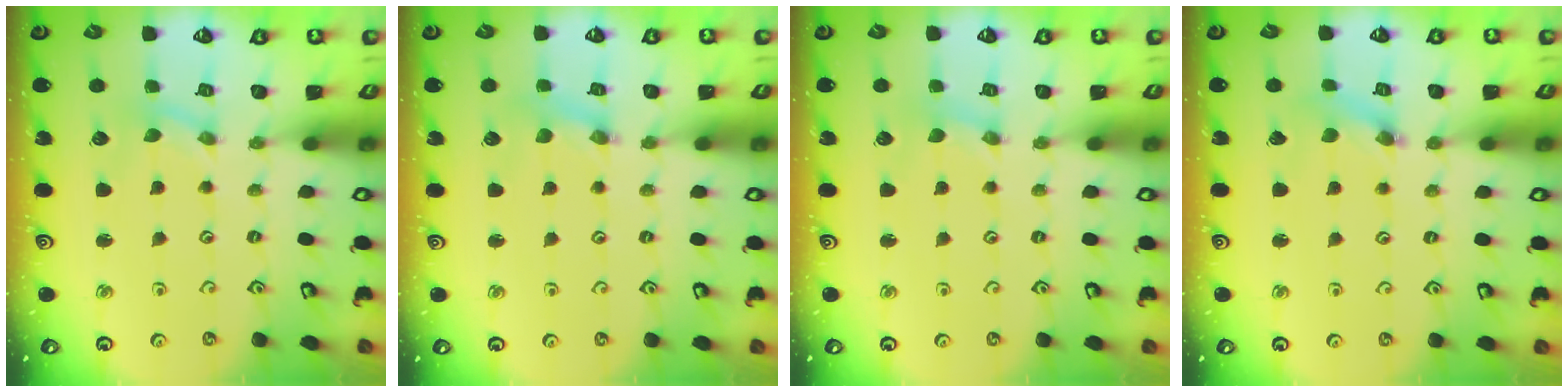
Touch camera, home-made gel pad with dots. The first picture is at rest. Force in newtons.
{"total": 1.5, "press": 1.5, "slide": 0.1}
{"total": 0.0}
{"total": 1.6, "press": 1.5, "slide": 0.3}